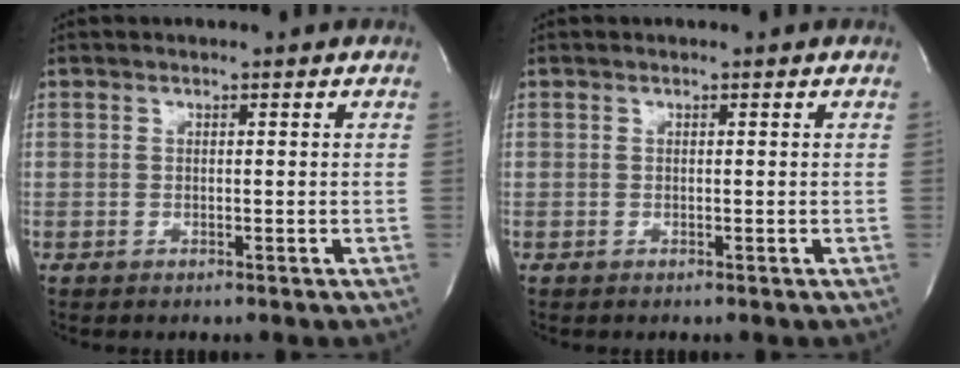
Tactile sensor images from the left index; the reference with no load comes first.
{"total": 0.0}